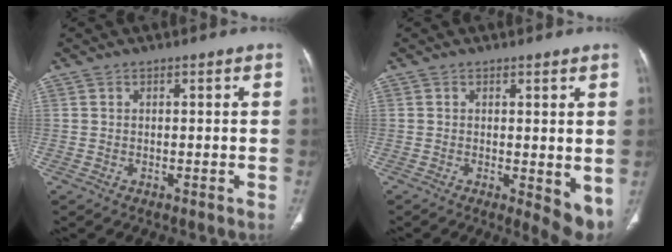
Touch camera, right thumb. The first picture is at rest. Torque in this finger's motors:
{"motor_torque": [-0.29, 0.29, -0.06, 0.01, 0.03]}